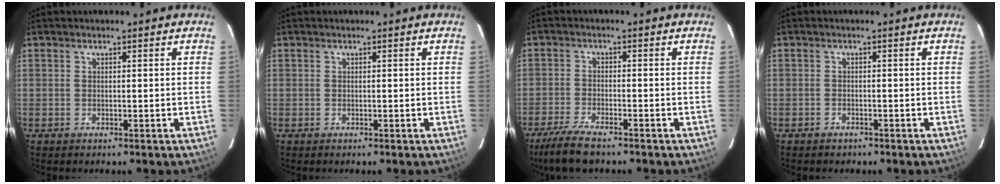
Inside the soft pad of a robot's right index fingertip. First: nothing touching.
{"total": 0.0}
{"total": 6.9, "force": [-5.5, 0.9, 4.1], "torque": [-0.079, -0.019, -0.097]}
{"total": 1.1, "force": [-0.9, 0.6, 0.0], "torque": [-0.005, 0.002, -0.013]}